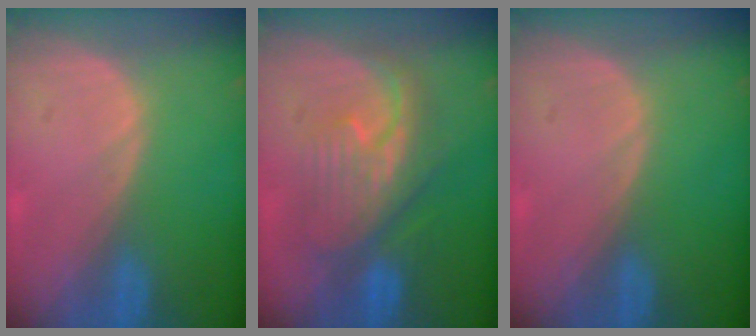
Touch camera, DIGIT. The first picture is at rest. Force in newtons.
{"total": 8.2, "press": 8.2, "slide": 0.6}
{"total": 0.0}